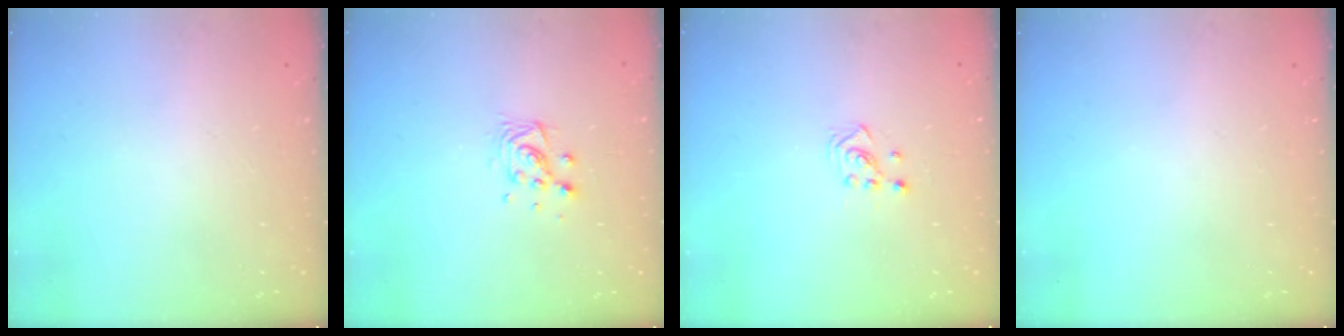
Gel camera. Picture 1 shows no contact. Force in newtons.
{"total": 7.8, "press": 7.8, "slide": 0.3}
{"total": 2.5, "press": 2.4, "slide": 0.8}
{"total": 0.0}